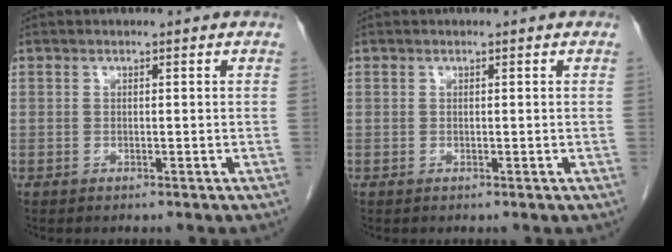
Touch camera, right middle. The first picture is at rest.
{"total": 0.0}